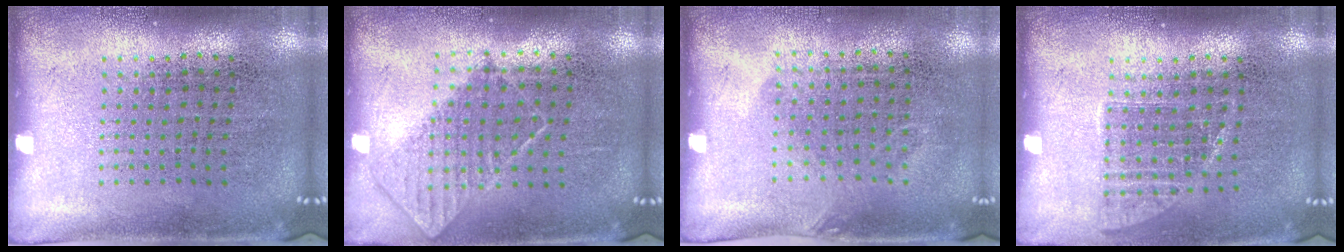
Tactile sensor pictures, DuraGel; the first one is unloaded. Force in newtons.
{"total": 0.7, "press": 0.7, "slide": 0.2}
{"total": 0.8, "press": 0.6, "slide": 0.5}
{"total": 0.9, "press": 0.8, "slide": 0.4}